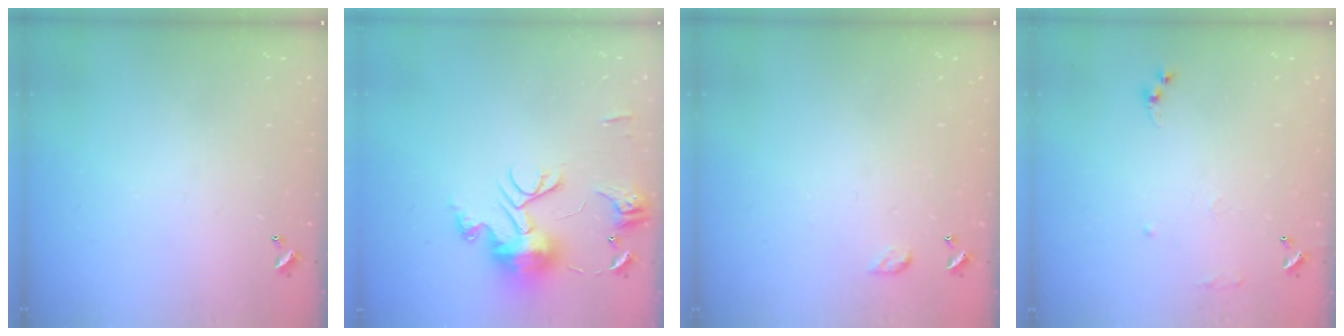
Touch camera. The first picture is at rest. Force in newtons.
{"total": 13.5, "press": 13.5, "slide": 1.0}
{"total": 3.2, "press": 3.2, "slide": 0.4}
{"total": 7.5, "press": 7.4, "slide": 0.8}